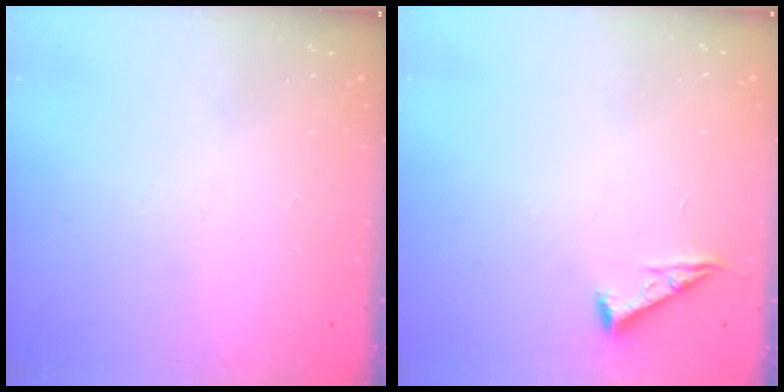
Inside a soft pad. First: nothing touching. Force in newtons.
{"total": 4.3, "press": 4.3, "slide": 0.6}